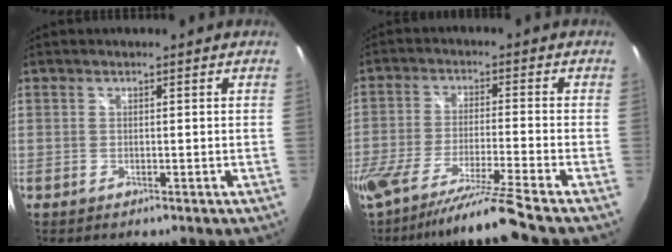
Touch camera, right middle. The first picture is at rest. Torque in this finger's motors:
{"motor_torque": [0.75, -0.74, 0.17, 0.08]}